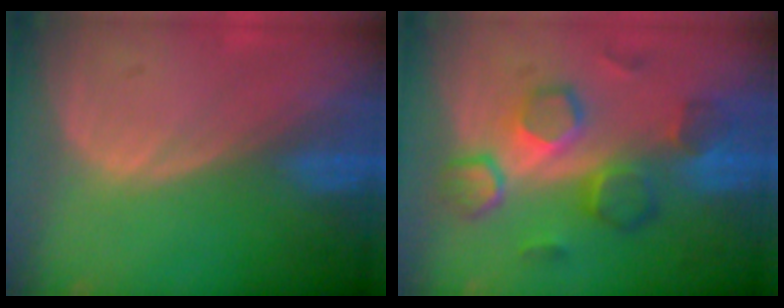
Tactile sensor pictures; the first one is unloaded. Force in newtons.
{"total": 8.4, "press": 8.3, "slide": 1.4}